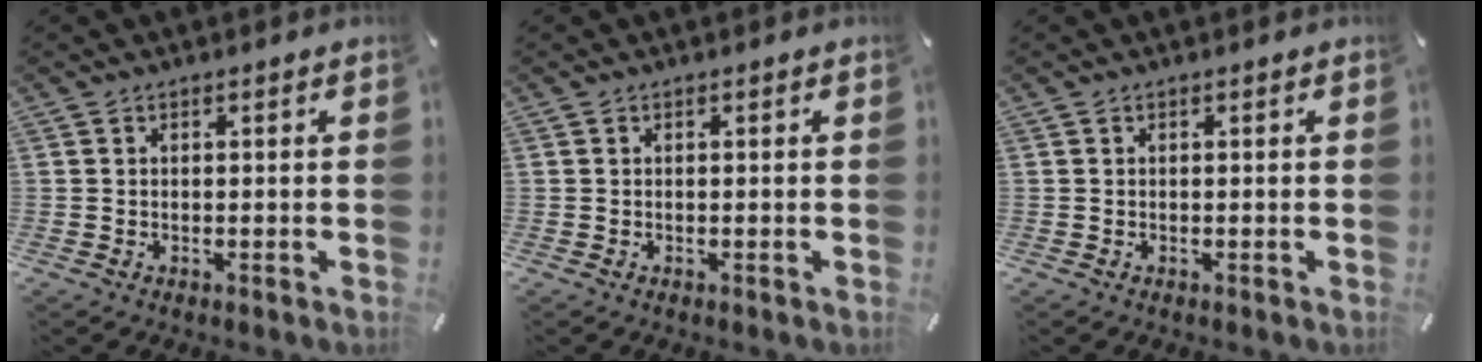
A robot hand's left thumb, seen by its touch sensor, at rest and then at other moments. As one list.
[{"total": 0.0}, {"total": 0.0}]